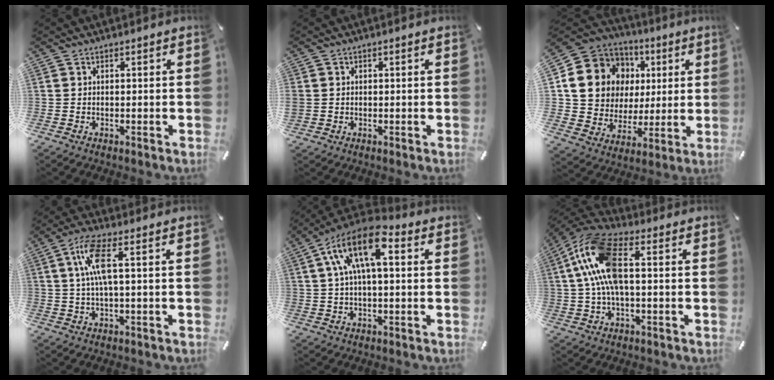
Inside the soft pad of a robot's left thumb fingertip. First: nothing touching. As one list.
[{"total": 1.6, "force": [0.0, 1.5, 0.4], "torque": [-0.006, 0.005, -0.001]}, {"total": 16.0, "force": [4.1, 14.4, 5.5], "torque": [-0.091, -0.021, 0.096]}, {"total": 8.6, "force": [1.6, 2.2, 8.2], "torque": [-0.163, -0.002, 0.026]}, {"total": 14.3, "force": [3.5, 6.6, 12.2], "torque": [-0.242, -0.001, 0.061]}, {"total": 14.5, "force": [1.5, 6.8, 12.7], "torque": [-0.263, -0.002, 0.028]}]